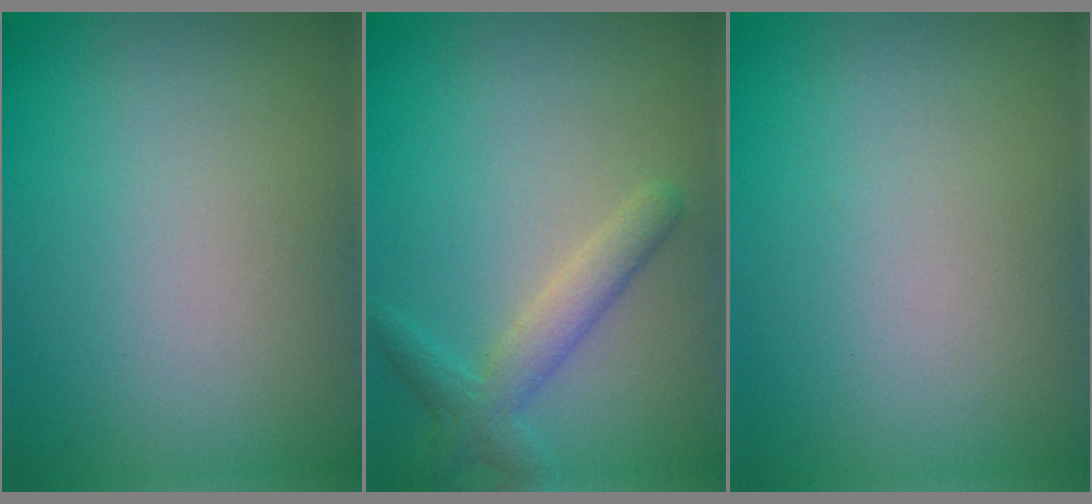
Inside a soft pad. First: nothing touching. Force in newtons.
{"total": 2.9, "press": 2.9, "slide": 0.1}
{"total": 0.0}